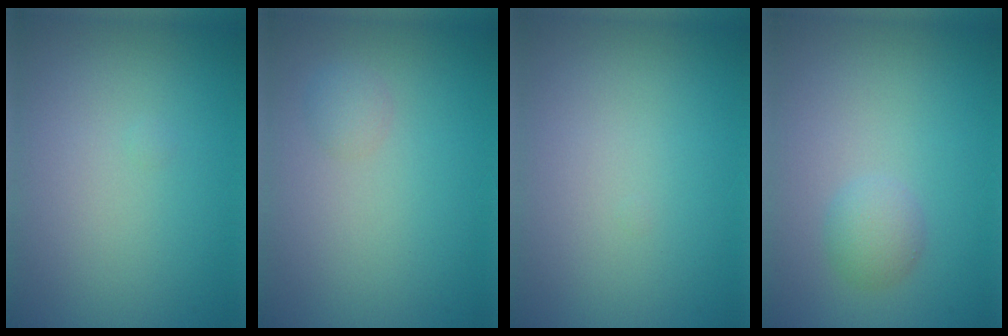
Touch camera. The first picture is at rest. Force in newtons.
{"total": 1.0, "press": 1.0, "slide": 0.0}
{"total": 0.0}
{"total": 1.8, "press": 1.8, "slide": 0.1}